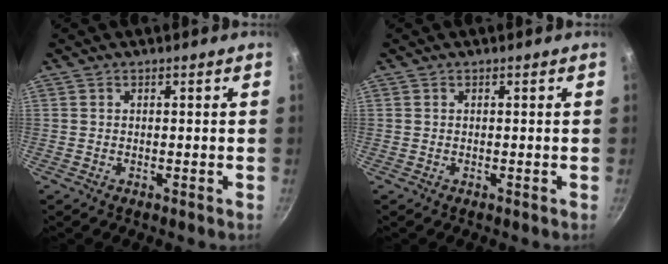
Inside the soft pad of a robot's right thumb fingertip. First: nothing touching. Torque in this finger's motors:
{"motor_torque": [0.11, 0.04, -0.10, 0.29, 0.01]}